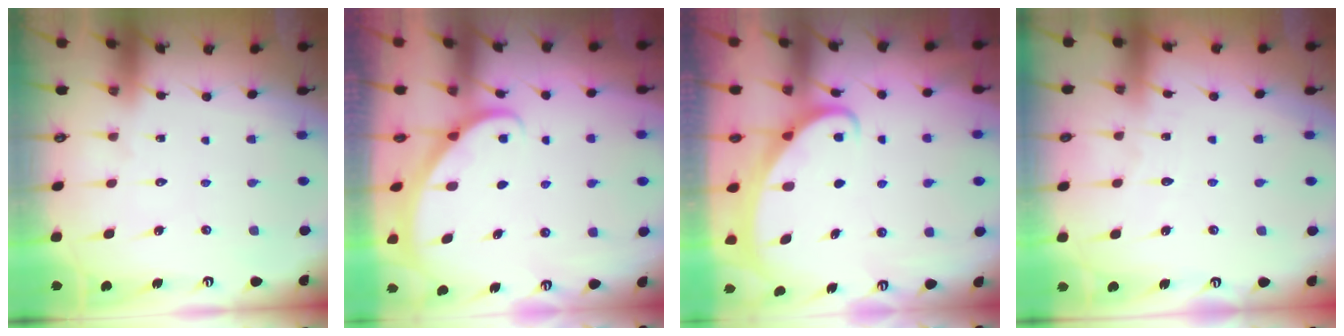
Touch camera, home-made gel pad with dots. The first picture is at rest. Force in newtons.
{"total": 2.1, "press": 2.1, "slide": 0.1}
{"total": 2.2, "press": 2.2, "slide": 0.3}
{"total": 2.6, "press": 2.6, "slide": 0.3}